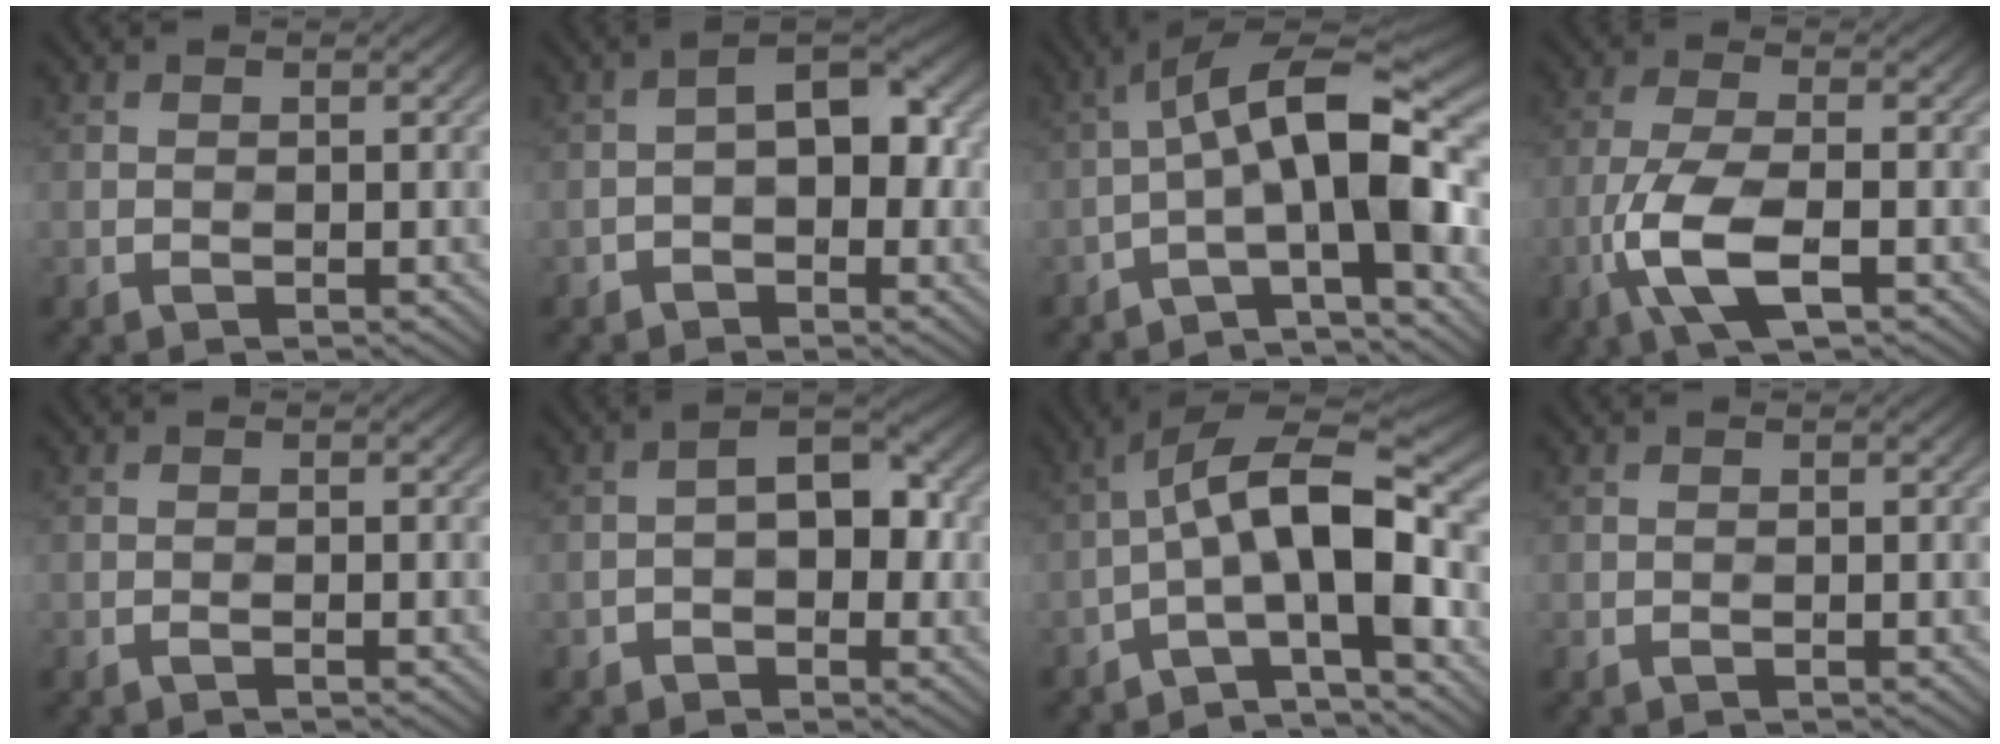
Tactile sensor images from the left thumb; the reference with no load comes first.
{"total": 4.9, "force": [-0.9, 2.3, 4.2], "torque": [-0.056, 0.009, -0.014]}
{"total": 14.3, "force": [-2.1, 4.3, 13.4], "torque": [-0.206, 0.016, -0.029]}
{"total": 7.6, "force": [-2.8, 2.8, 6.5], "torque": [-0.146, -0.001, -0.061]}
{"total": 0.9, "force": [-0.5, 0.1, 0.7], "torque": [-0.003, 0.003, -0.014]}
{"total": 4.0, "force": [-0.8, 2.1, 3.3], "torque": [-0.044, 0.010, -0.015]}
{"total": 13.1, "force": [-2.5, 4.2, 12.1], "torque": [-0.193, 0.017, -0.039]}
{"total": 0.0}